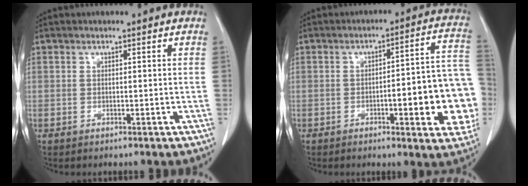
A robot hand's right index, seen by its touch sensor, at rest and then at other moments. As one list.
[{"total": 14.2, "force": [-3.1, 2.8, 13.6], "torque": [-0.131, 0.028, -0.035]}]